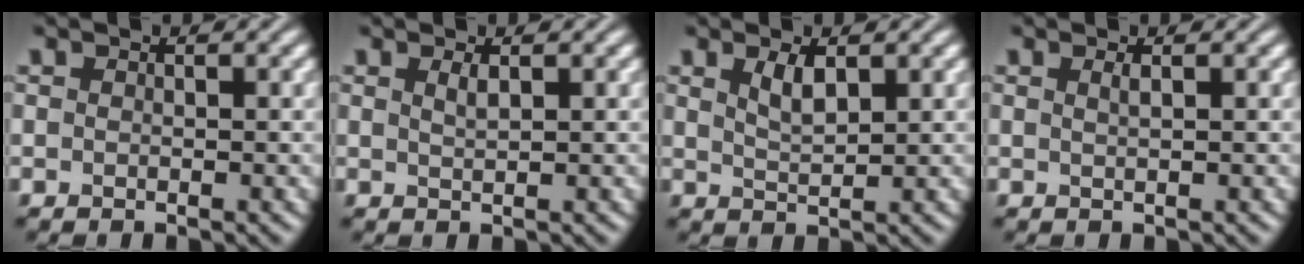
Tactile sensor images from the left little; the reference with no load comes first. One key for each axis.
{"total": 1.1, "fx": 0.6, "fy": 0.3, "fz": 0.9, "tx": -0.014, "ty": 0.002, "tz": 0.010}
{"total": 2.1, "fx": 1.2, "fy": 0.7, "fz": 1.6, "tx": -0.033, "ty": -0.002, "tz": 0.024}
{"total": 0.9, "fx": 0.4, "fy": 0.3, "fz": 0.7, "tx": -0.008, "ty": 0.002, "tz": 0.005}